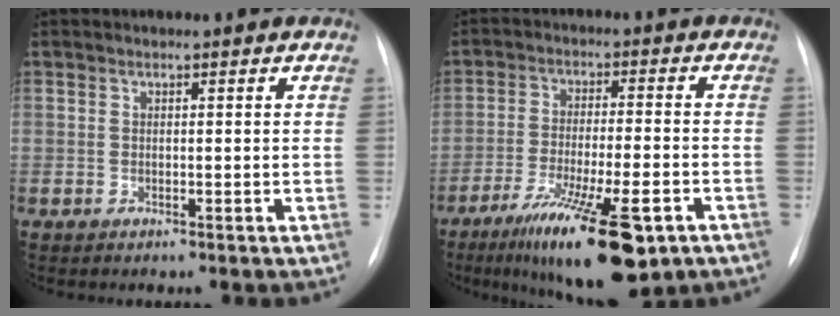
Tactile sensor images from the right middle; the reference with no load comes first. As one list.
[{"total": 16.1, "force": [-9.4, 3.1, 12.6], "torque": [-0.191, -0.030, -0.149]}]